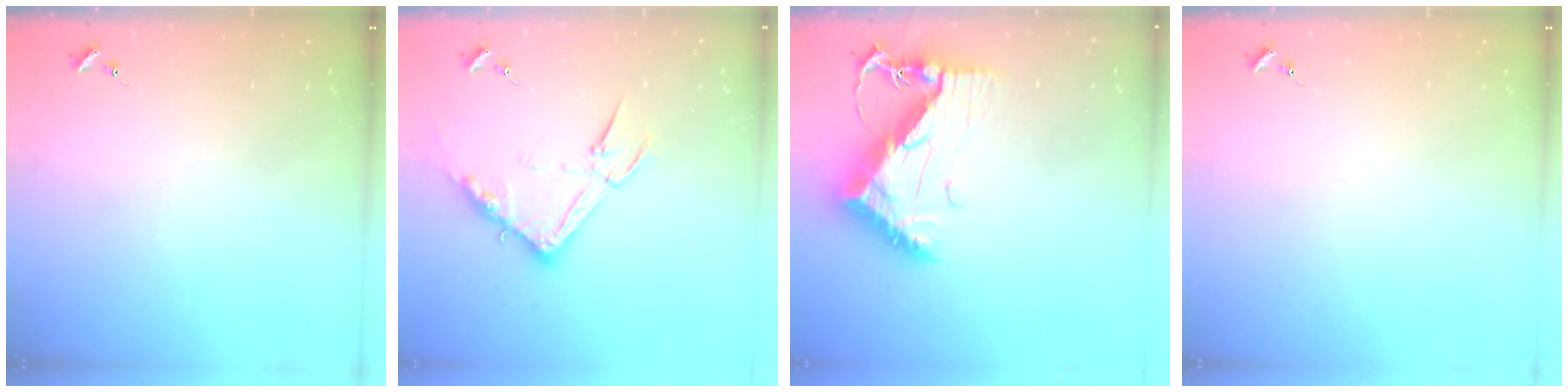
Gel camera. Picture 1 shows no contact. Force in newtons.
{"total": 13.3, "press": 13.3, "slide": 1.0}
{"total": 12.5, "press": 12.4, "slide": 1.1}
{"total": 0.0}